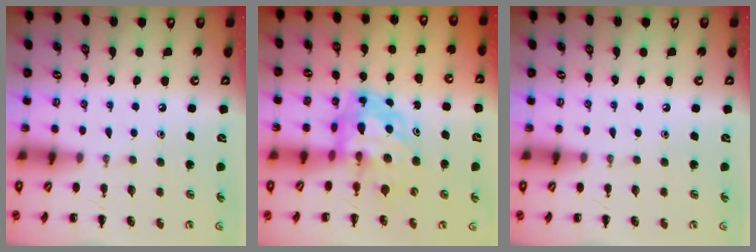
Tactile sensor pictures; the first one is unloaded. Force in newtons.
{"total": 6.5, "press": 6.3, "slide": 1.7}
{"total": 0.0}